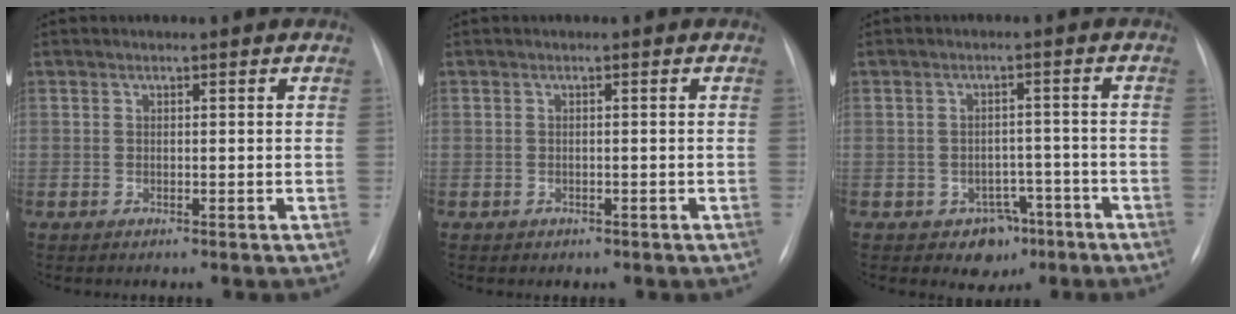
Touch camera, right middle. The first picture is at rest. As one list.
[{"total": 0.8, "force": [-0.4, 0.6, 0.1], "torque": [-0.007, 0.003, -0.003]}, {"total": 4.8, "force": [-2.8, 3.7, 1.3], "torque": [-0.003, 0.017, -0.029]}]